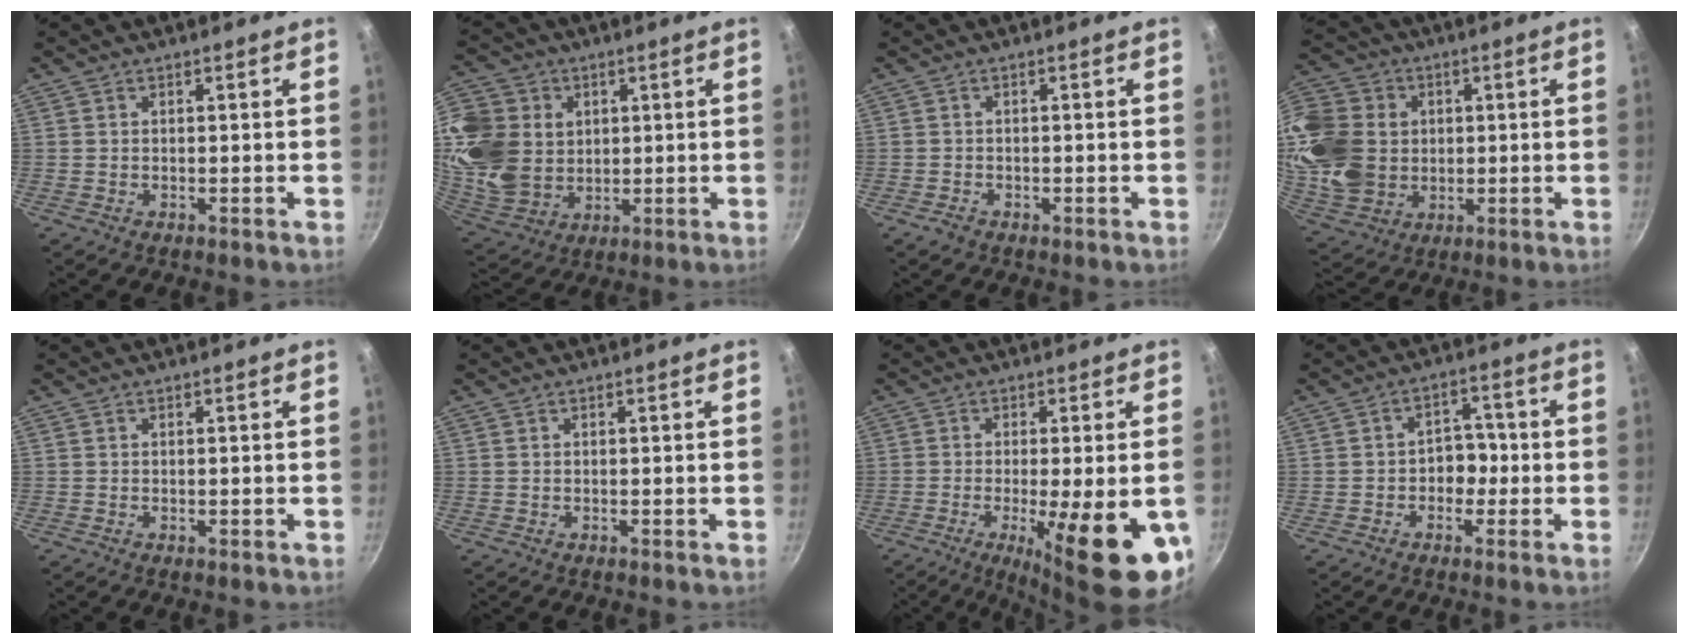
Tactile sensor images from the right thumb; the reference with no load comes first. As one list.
[{"total": 19.9, "force": [4.8, 16.2, 10.6], "torque": [-0.214, -0.017, 0.103]}, {"total": 1.7, "force": [-1.0, 1.0, 0.8], "torque": [-0.018, 0.008, -0.017]}, {"total": 20.4, "force": [3.0, 16.9, 11.0], "torque": [-0.225, 0.001, 0.067]}, {"total": 0.0}, {"total": 0.0}, {"total": 16.9, "force": [-5.2, 4.5, 15.4], "torque": [-0.204, -0.010, -0.066]}, {"total": 4.8, "force": [-1.1, 3.8, 2.7], "torque": [0.009, 0.019, -0.022]}]